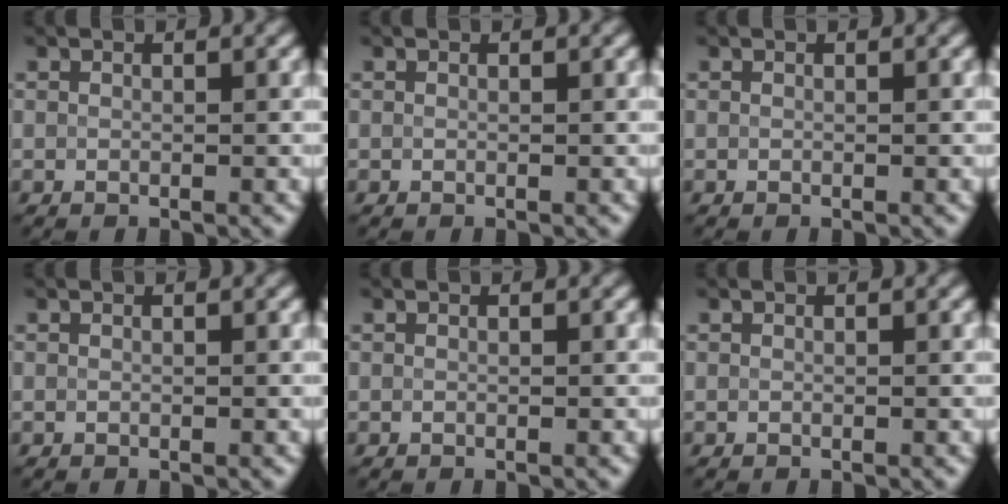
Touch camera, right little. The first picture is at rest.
{"total": 0.0}
{"total": 0.0}
{"total": 0.0}
{"total": 0.0}
{"total": 0.0}